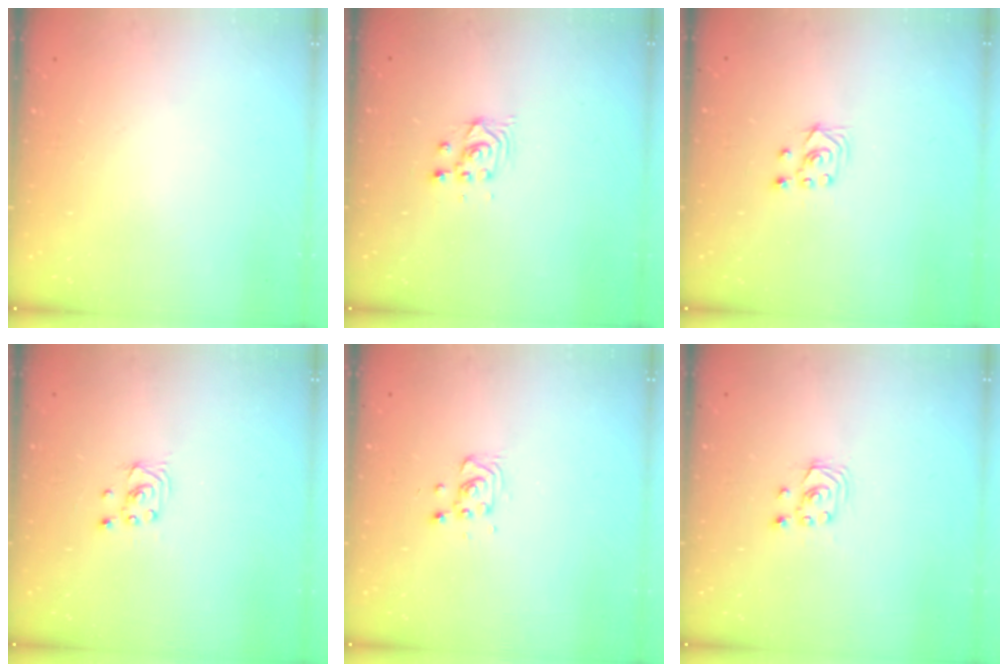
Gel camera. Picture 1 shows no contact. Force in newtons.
{"total": 2.9, "press": 2.9, "slide": 0.1}
{"total": 2.8, "press": 2.6, "slide": 1.1}
{"total": 1.6, "press": 1.6, "slide": 0.0}
{"total": 5.4, "press": 5.3, "slide": 1.2}
{"total": 2.9, "press": 2.8, "slide": 0.3}